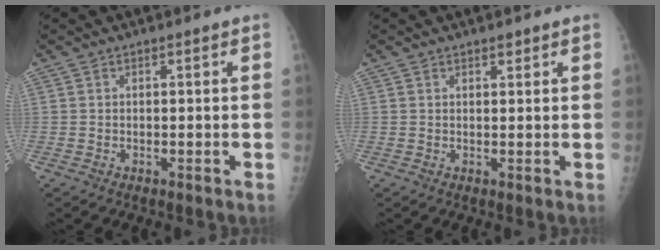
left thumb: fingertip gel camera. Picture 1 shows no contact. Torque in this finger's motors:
{"motor_torque": [0.13, 0.26, -0.38, -0.14, 0.05]}